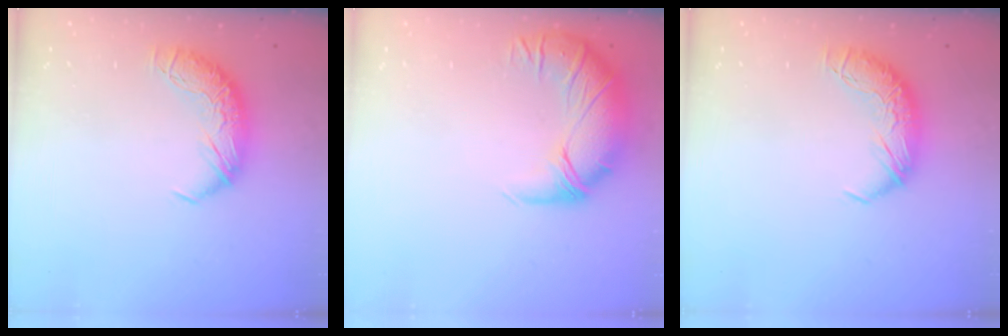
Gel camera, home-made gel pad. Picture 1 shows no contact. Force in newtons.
{"total": 2.7, "press": 1.1, "slide": 2.5}
{"total": 0.0}